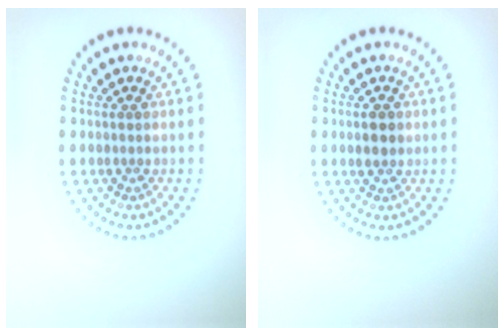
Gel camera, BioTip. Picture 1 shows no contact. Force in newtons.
{"total": 1.7, "press": 1.7, "slide": 0.1}